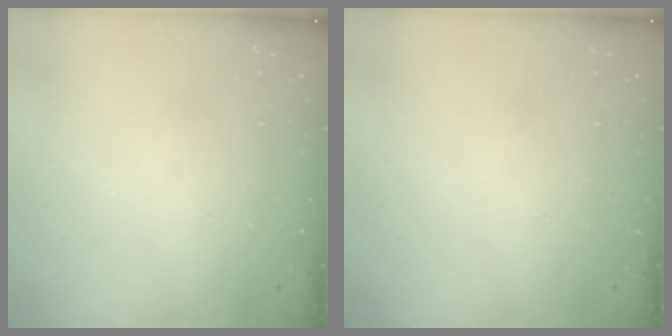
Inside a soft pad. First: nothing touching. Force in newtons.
{"total": 0.0}